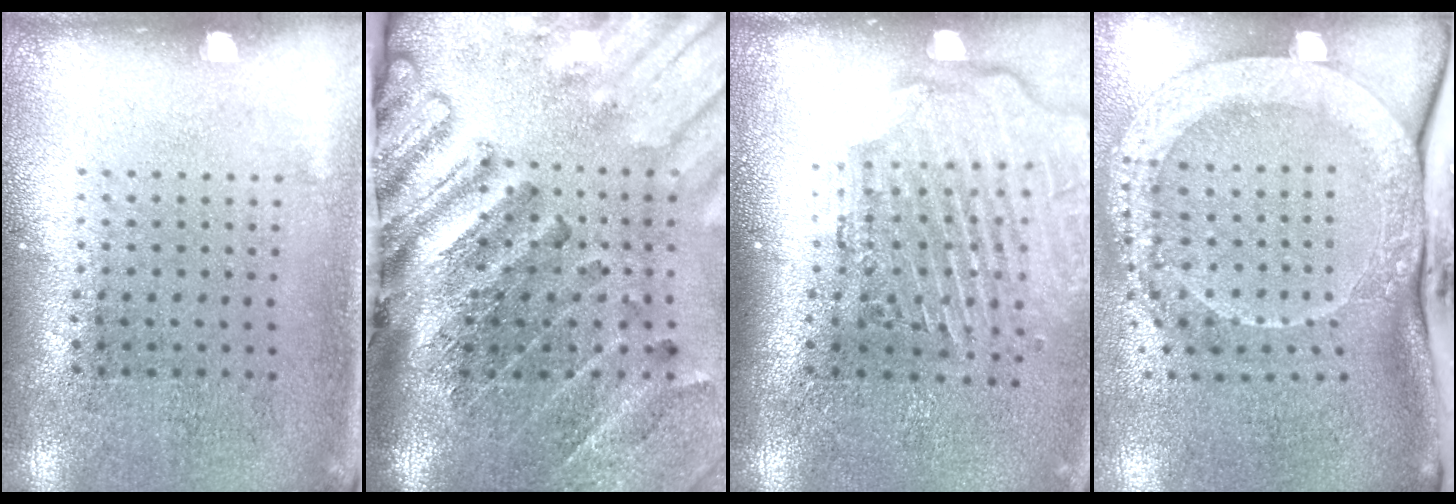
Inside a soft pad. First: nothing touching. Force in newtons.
{"total": 4.4, "press": 3.3, "slide": 3.0}
{"total": 2.7, "press": 2.2, "slide": 1.5}
{"total": 2.7, "press": 2.2, "slide": 1.6}